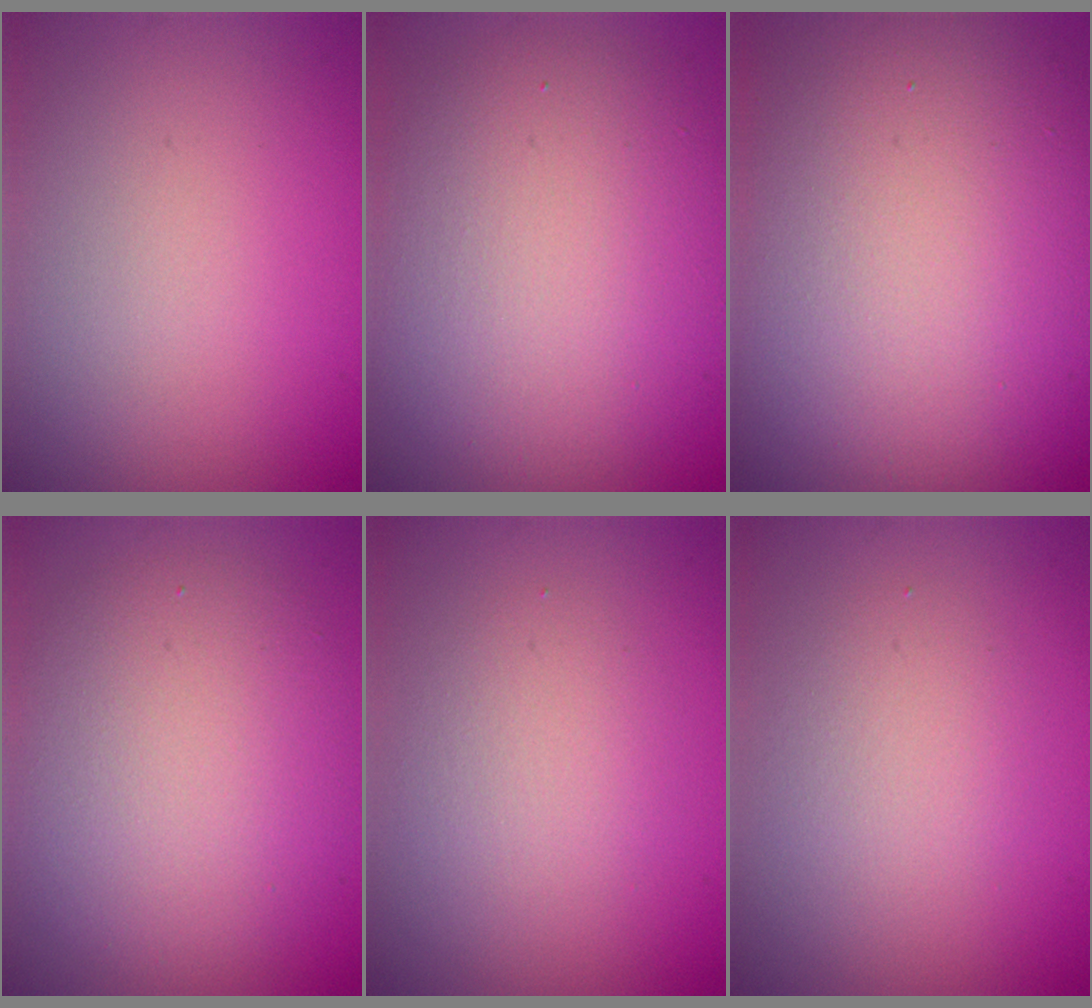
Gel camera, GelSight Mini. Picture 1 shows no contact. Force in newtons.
{"total": 9.4, "press": 9.4, "slide": 0.4}
{"total": 15.1, "press": 15.1, "slide": 1.2}
{"total": 6.1, "press": 6.1, "slide": 0.3}
{"total": 2.4, "press": 2.4, "slide": 0.2}
{"total": 2.1, "press": 2.1, "slide": 0.1}